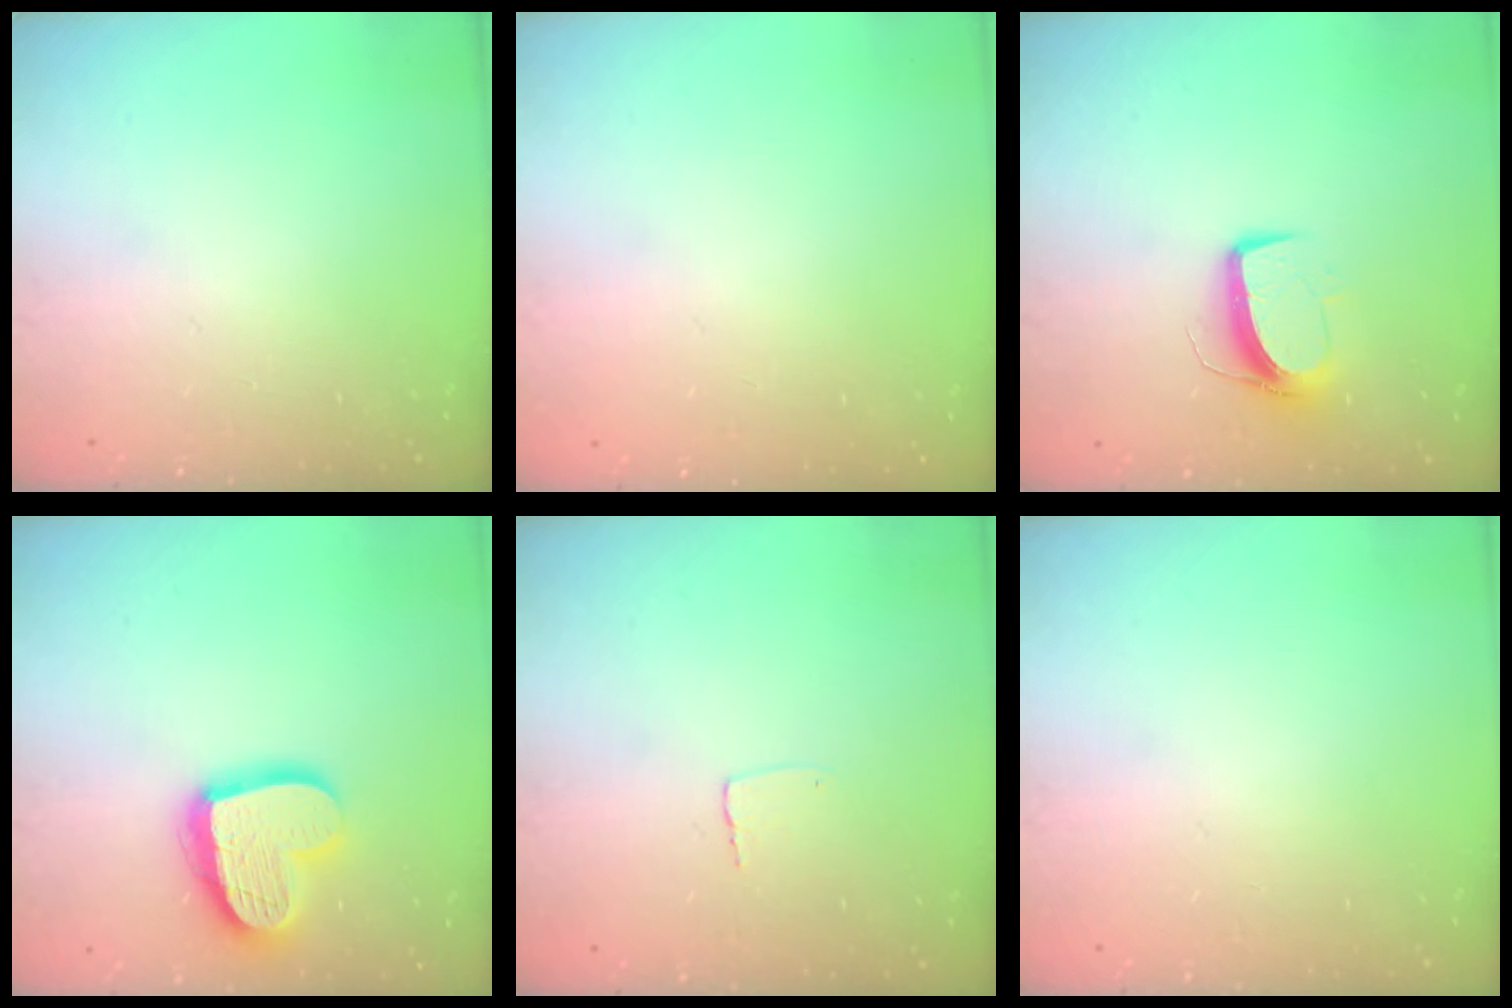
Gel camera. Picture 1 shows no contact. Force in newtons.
{"total": 0.0}
{"total": 9.9, "press": 9.9, "slide": 0.4}
{"total": 16.9, "press": 16.9, "slide": 1.6}
{"total": 2.7, "press": 2.7, "slide": 0.1}
{"total": 0.0}